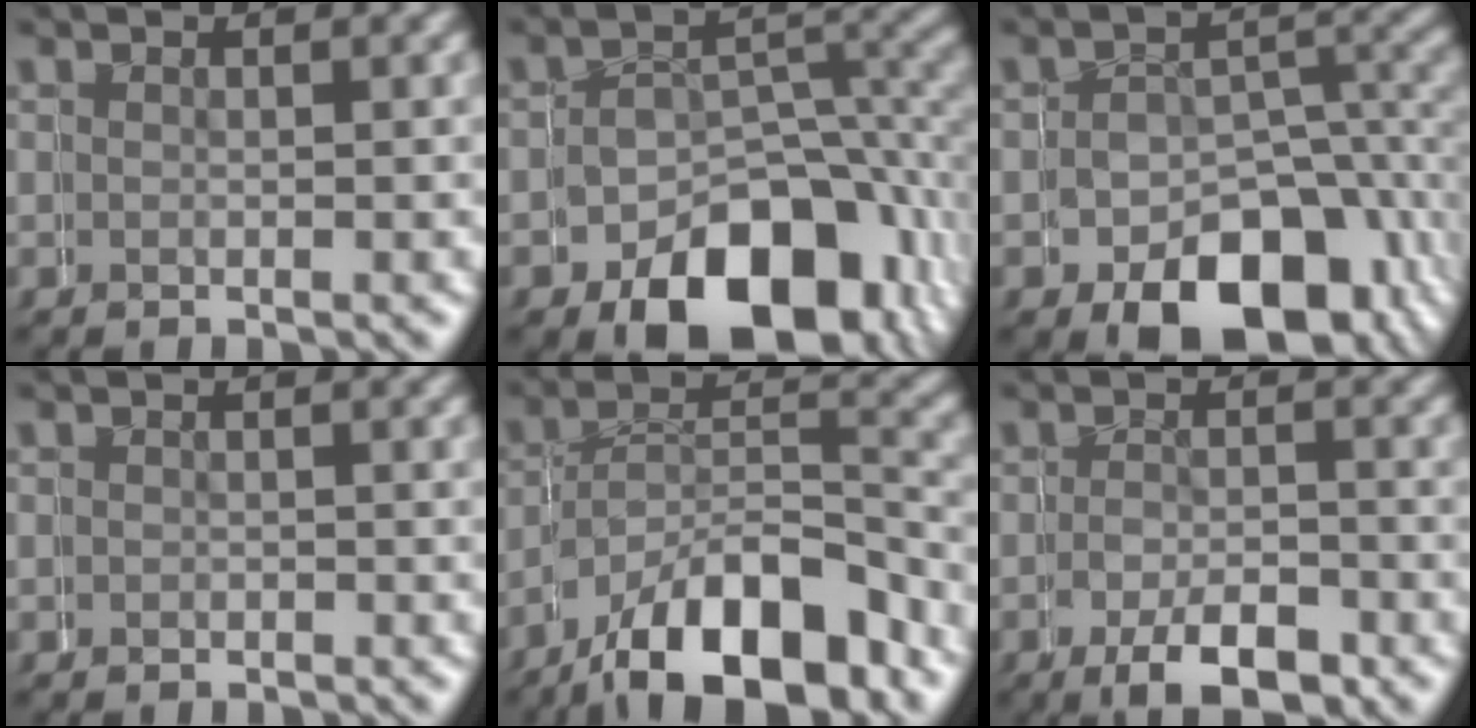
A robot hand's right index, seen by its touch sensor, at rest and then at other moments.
{"total": 9.0, "force": [-4.9, 5.5, 5.2], "torque": [-0.063, -0.019, -0.070]}
{"total": 8.8, "force": [-4.1, 6.1, 4.9], "torque": [-0.065, -0.022, -0.055]}
{"total": 0.7, "force": [-0.2, 0.6, -0.2], "torque": [0.001, -0.001, -0.006]}
{"total": 9.7, "force": [-7.0, 4.4, 5.2], "torque": [-0.060, -0.018, -0.100]}
{"total": 4.7, "force": [-2.7, 2.2, 3.1], "torque": [-0.042, -0.011, -0.044]}